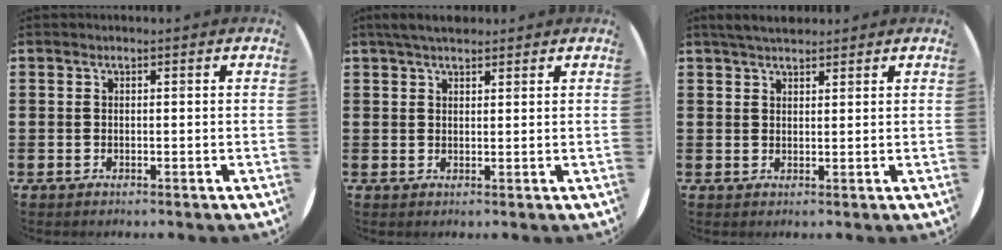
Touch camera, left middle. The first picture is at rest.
{"total": 2.9, "force": [2.6, 0.9, 1.2], "torque": [-0.027, 0.004, 0.047]}
{"total": 2.9, "force": [2.7, 0.7, 0.8], "torque": [-0.021, 0.000, 0.050]}